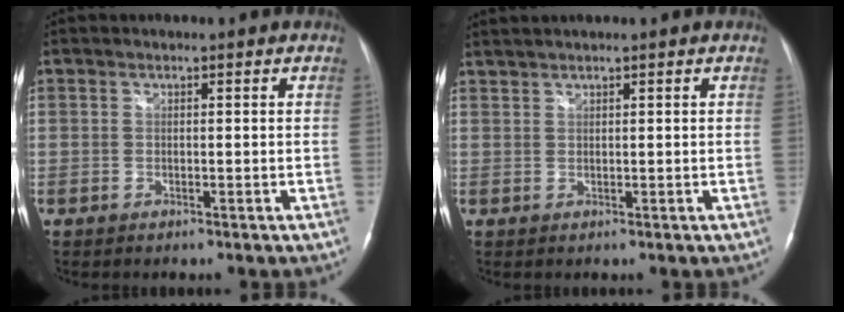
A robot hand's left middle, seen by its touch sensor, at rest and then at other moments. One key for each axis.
{"total": 2.0, "fx": 1.8, "fy": -0.3, "fz": 0.8, "tx": -0.017, "ty": 0.015, "tz": 0.040}